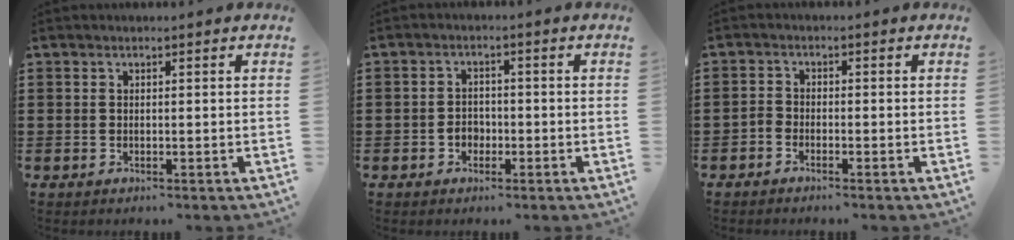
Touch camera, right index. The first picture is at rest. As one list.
[{"total": 2.1, "force": [-0.9, 1.7, 1.0], "torque": [-0.026, -0.001, -0.018]}, {"total": 1.6, "force": [-1.4, 0.6, 0.3], "torque": [-0.010, 0.004, -0.029]}]